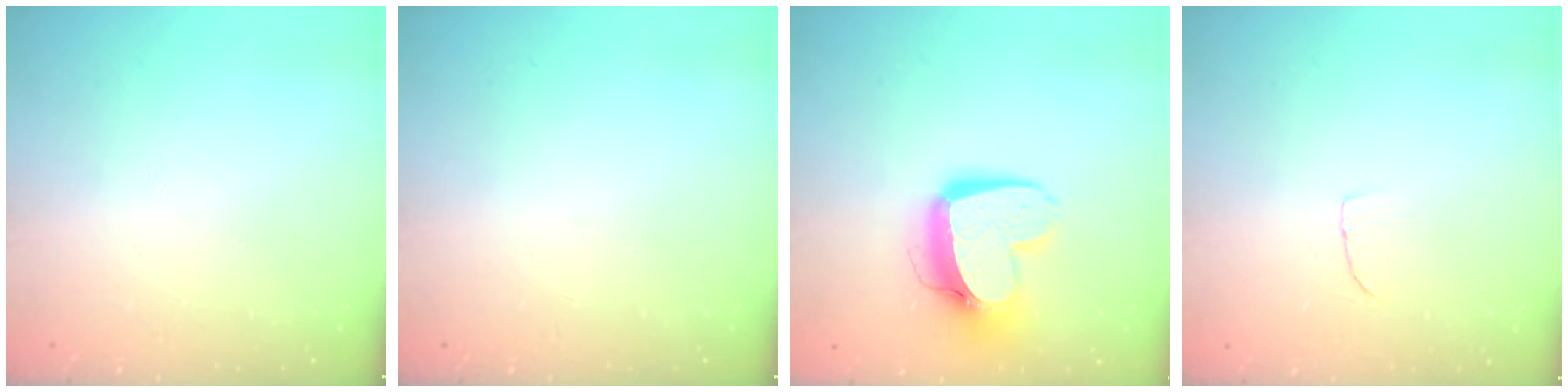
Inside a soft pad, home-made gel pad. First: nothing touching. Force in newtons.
{"total": 0.0}
{"total": 13.0, "press": 12.9, "slide": 1.4}
{"total": 4.2, "press": 4.2, "slide": 0.4}